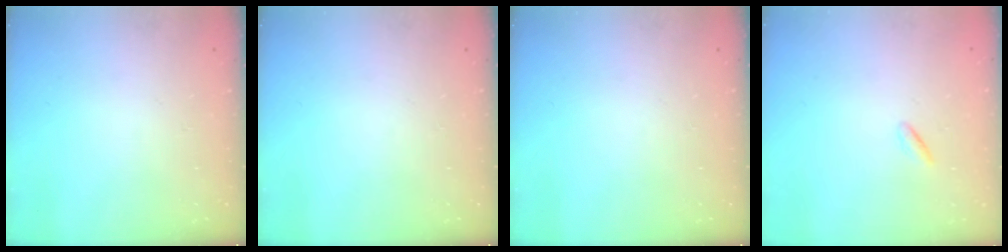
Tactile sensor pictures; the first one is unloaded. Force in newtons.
{"total": 0.0}
{"total": 0.0}
{"total": 1.2, "press": 1.1, "slide": 0.4}